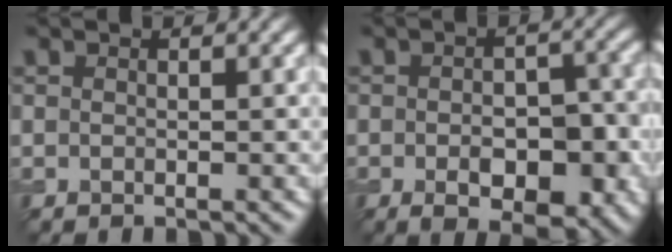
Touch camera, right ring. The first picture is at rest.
{"total": 6.4, "force": [-2.5, 3.2, 4.9], "torque": [-0.083, 0.000, -0.023]}